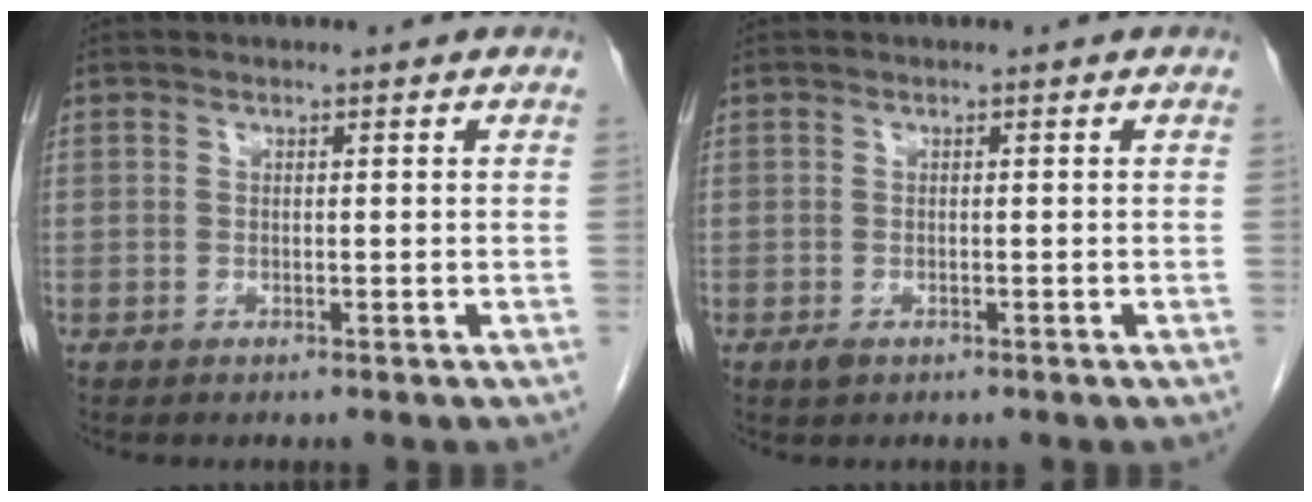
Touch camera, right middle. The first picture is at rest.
{"total": 1.0, "force": [-0.5, 0.5, 0.7], "torque": [-0.014, -0.001, -0.005]}